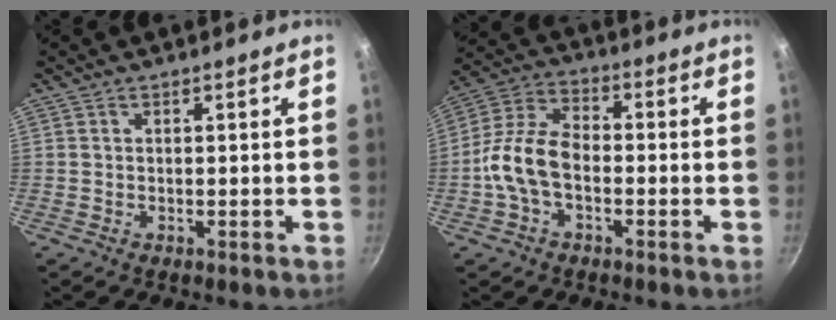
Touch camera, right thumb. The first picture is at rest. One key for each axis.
{"total": 10.8, "fx": -2.4, "fy": 6.7, "fz": 8.1, "tx": -0.142, "ty": 0.040, "tz": -0.060}